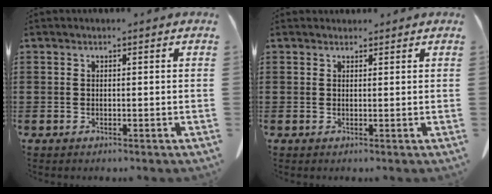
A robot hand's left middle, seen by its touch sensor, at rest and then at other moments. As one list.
[{"total": 0.9, "force": [0.9, 0.3, 0.0], "torque": [0.005, -0.005, 0.017]}]